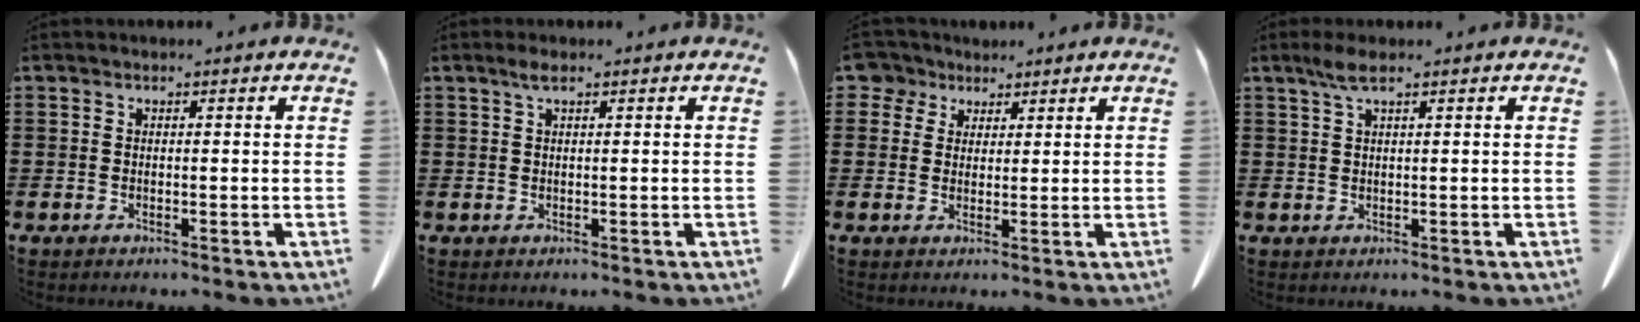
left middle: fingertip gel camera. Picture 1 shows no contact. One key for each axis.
{"total": 1.5, "fx": 0.7, "fy": 0.3, "fz": 1.3, "tx": -0.028, "ty": 0.003, "tz": 0.011}
{"total": 4.1, "fx": 2.7, "fy": 3.0, "fz": 0.9, "tx": -0.029, "ty": 0.007, "tz": 0.048}
{"total": 2.7, "fx": 1.5, "fy": 0.5, "fz": 2.2, "tx": -0.047, "ty": 0.004, "tz": 0.026}